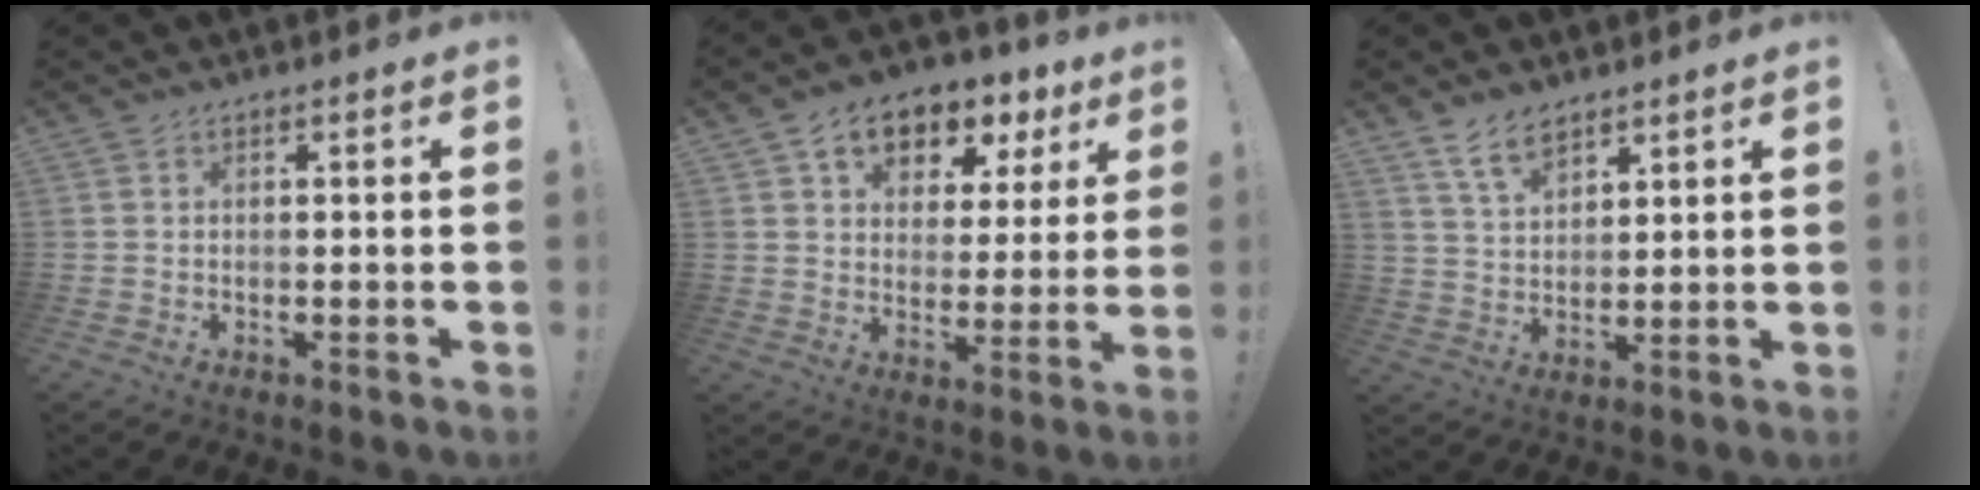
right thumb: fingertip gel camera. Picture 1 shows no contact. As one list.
[{"total": 11.1, "force": [6.7, 7.0, 5.4], "torque": [-0.077, -0.041, 0.121]}, {"total": 6.7, "force": [5.1, 3.2, 3.0], "torque": [-0.055, -0.023, 0.097]}]